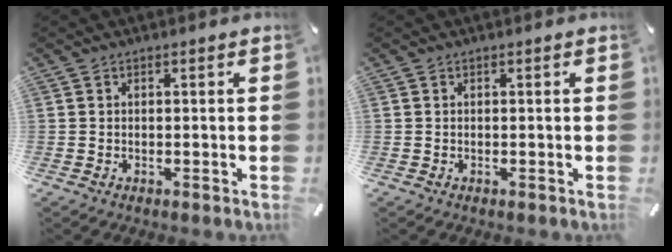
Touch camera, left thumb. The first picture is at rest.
{"total": 0.0}